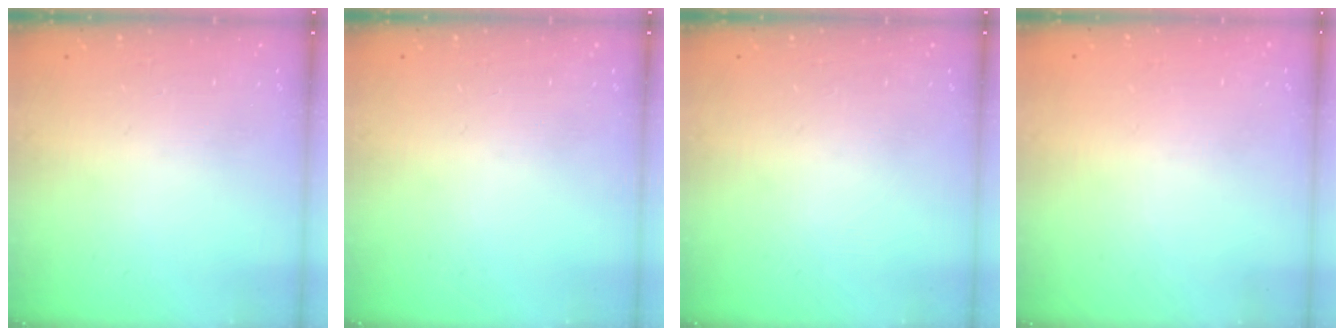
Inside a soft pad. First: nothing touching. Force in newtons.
{"total": 0.0}
{"total": 0.0}
{"total": 0.5, "press": 0.5, "slide": 0.1}